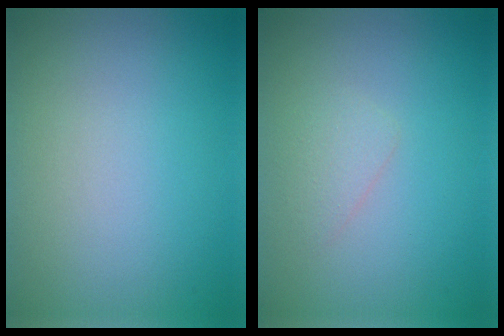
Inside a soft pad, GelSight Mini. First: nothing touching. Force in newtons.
{"total": 1.3, "press": 1.3, "slide": 0.0}